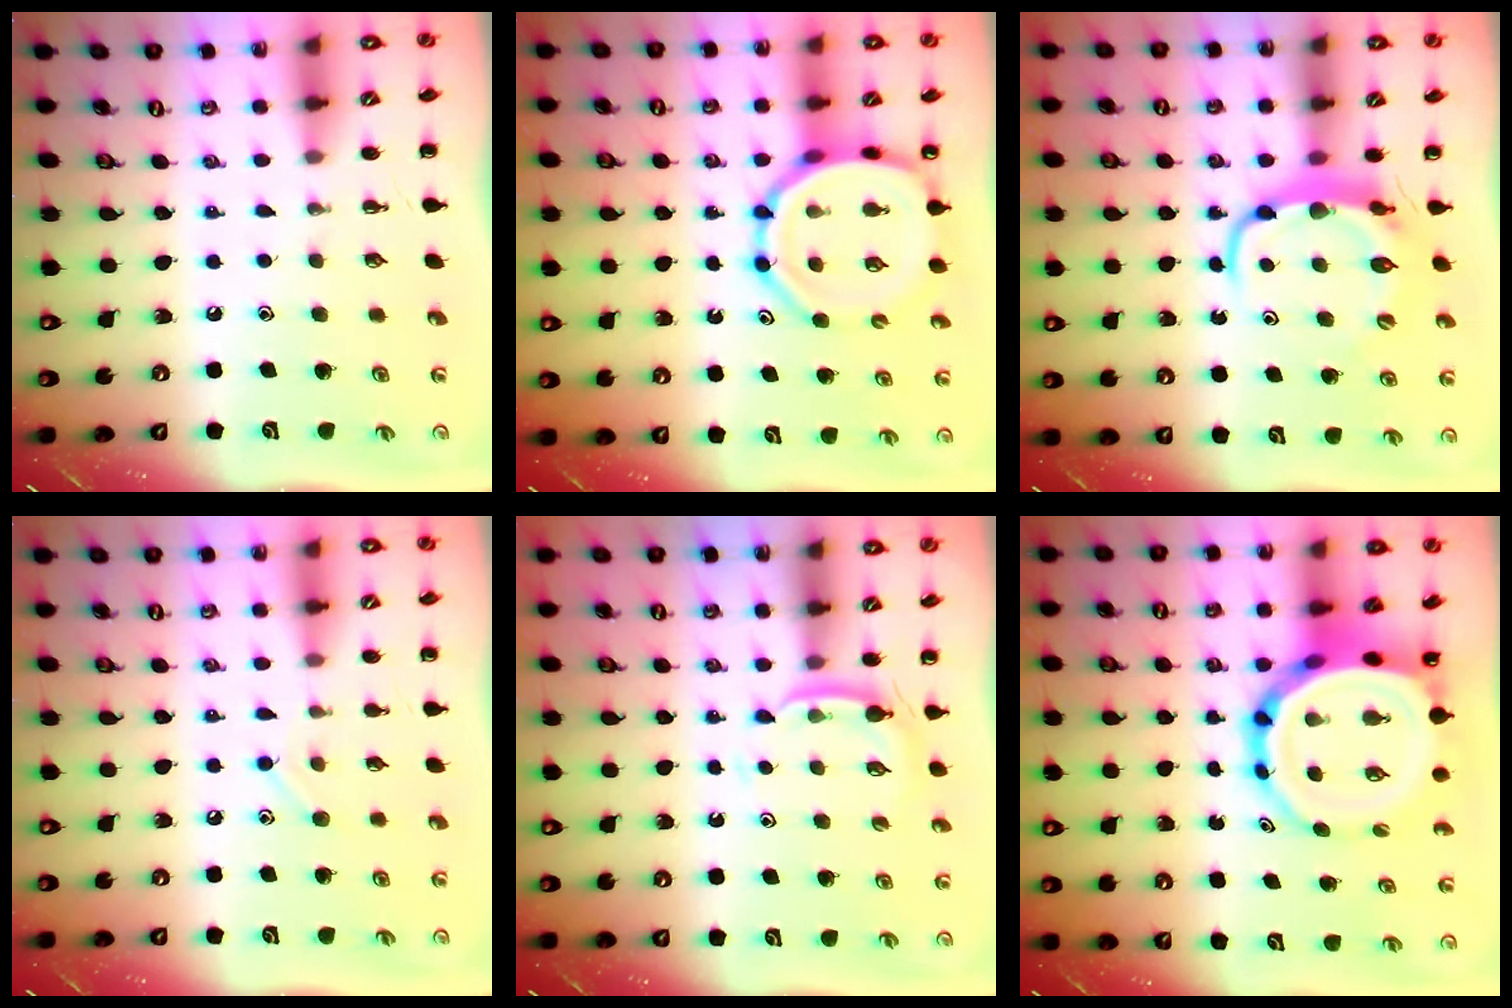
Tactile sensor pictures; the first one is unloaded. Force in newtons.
{"total": 12.6, "press": 12.1, "slide": 3.5}
{"total": 7.7, "press": 7.6, "slide": 1.2}
{"total": 6.5, "press": 6.3, "slide": 1.7}
{"total": 3.9, "press": 3.7, "slide": 1.3}
{"total": 14.2, "press": 13.5, "slide": 4.4}